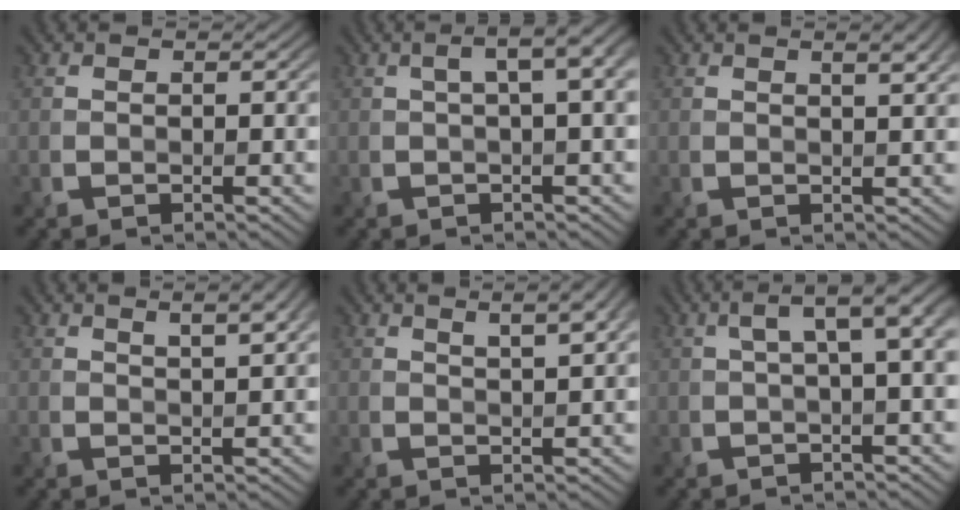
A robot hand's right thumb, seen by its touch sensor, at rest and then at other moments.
{"total": 4.8, "force": [1.1, 1.2, 4.6], "torque": [-0.063, 0.022, 0.013]}
{"total": 2.5, "force": [1.4, 0.5, 2.1], "torque": [-0.031, 0.000, 0.021]}
{"total": 4.3, "force": [2.4, 1.1, 3.4], "torque": [-0.052, 0.008, 0.033]}
{"total": 4.8, "force": [2.6, 1.2, 3.9], "torque": [-0.059, 0.011, 0.032]}
{"total": 5.4, "force": [1.1, 1.4, 5.1], "torque": [-0.070, 0.024, 0.014]}